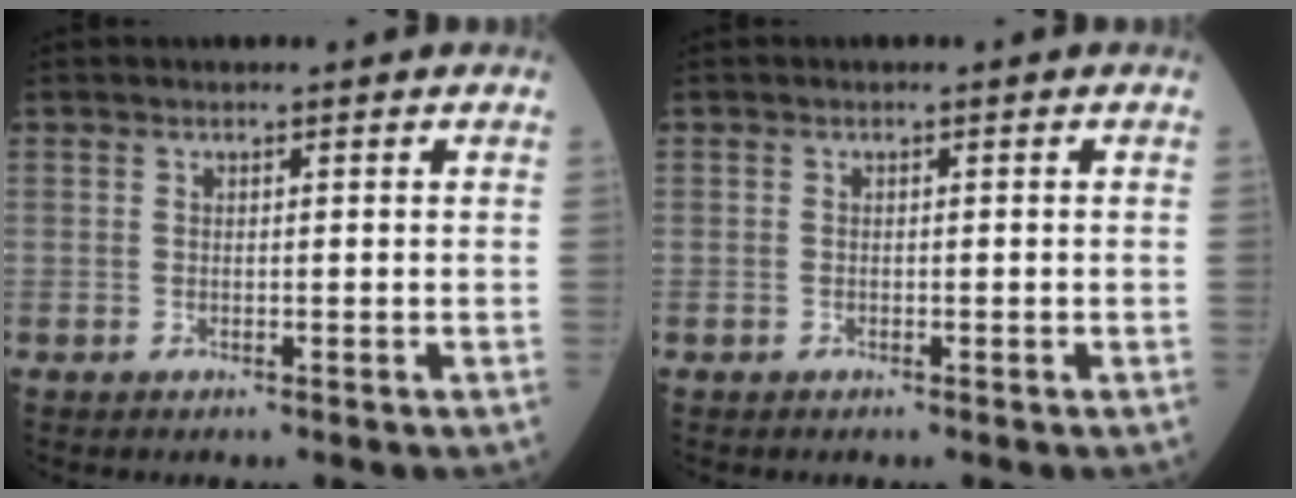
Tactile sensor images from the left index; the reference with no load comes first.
{"total": 0.0}